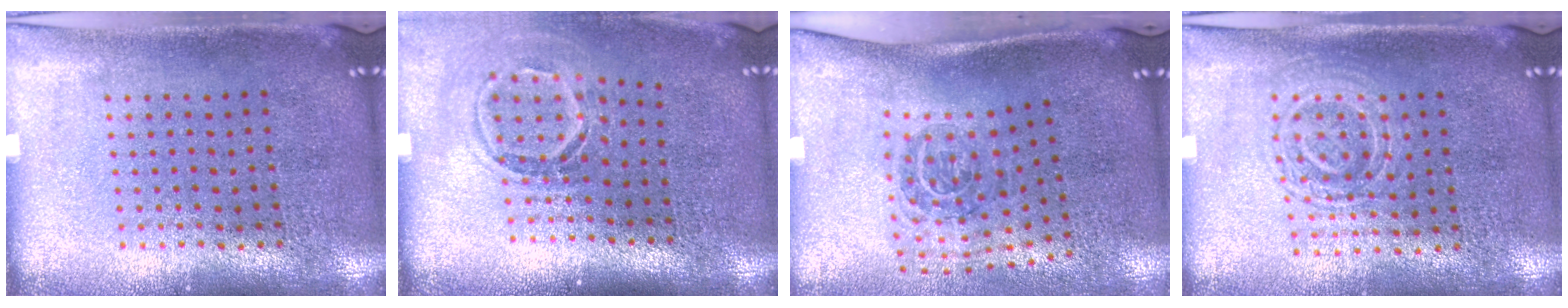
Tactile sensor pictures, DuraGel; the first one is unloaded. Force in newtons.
{"total": 1.6, "press": 1.1, "slide": 1.1}
{"total": 1.9, "press": 1.2, "slide": 1.5}
{"total": 1.4, "press": 1.3, "slide": 0.4}